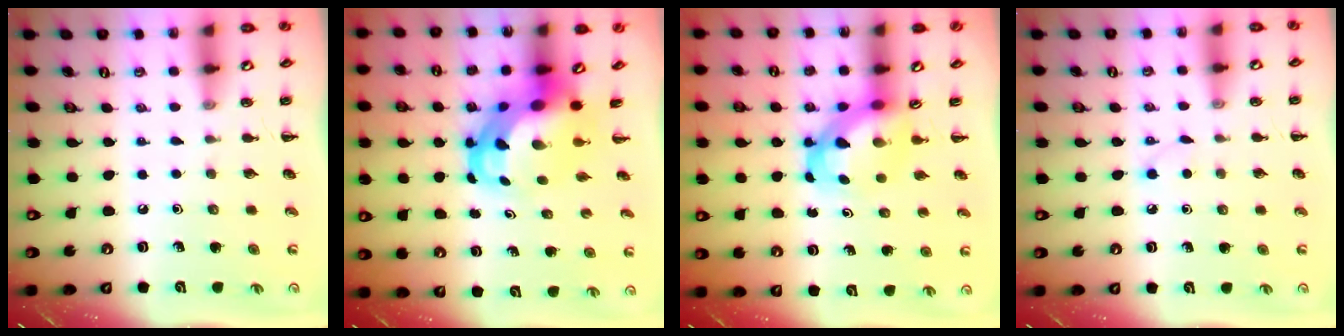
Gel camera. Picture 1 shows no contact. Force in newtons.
{"total": 7.6, "press": 7.4, "slide": 1.9}
{"total": 4.6, "press": 4.4, "slide": 1.3}
{"total": 2.2, "press": 2.0, "slide": 0.8}